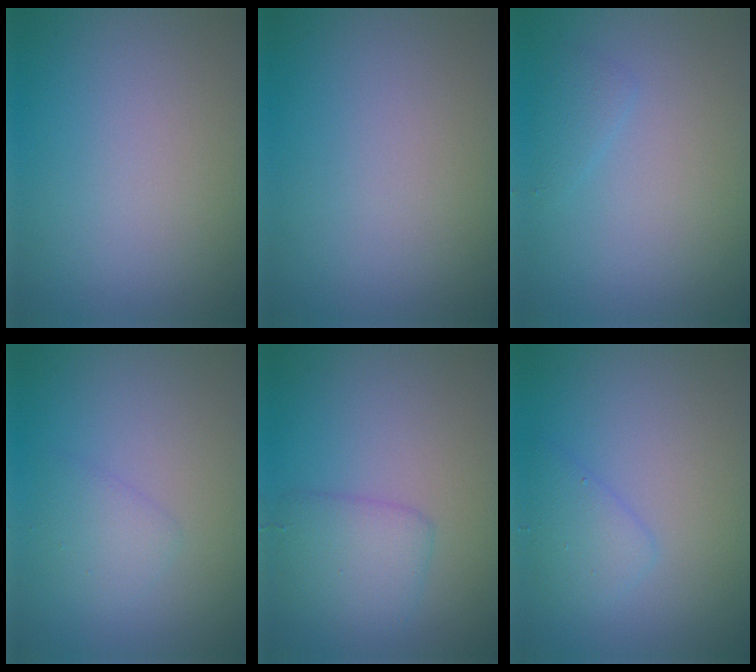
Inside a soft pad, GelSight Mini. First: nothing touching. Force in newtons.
{"total": 0.0}
{"total": 1.1, "press": 1.1, "slide": 0.1}
{"total": 1.7, "press": 1.7, "slide": 0.1}
{"total": 3.0, "press": 3.0, "slide": 0.2}
{"total": 2.1, "press": 2.1, "slide": 0.2}